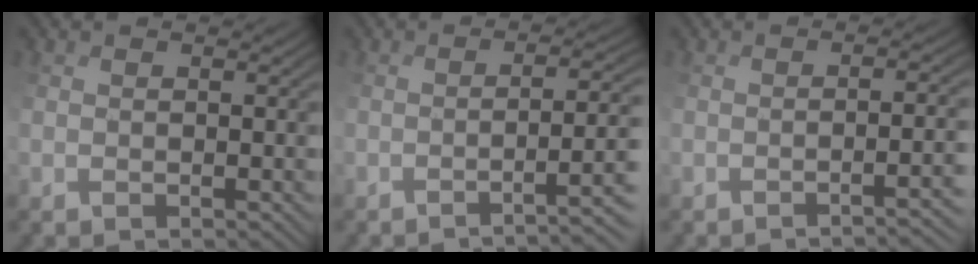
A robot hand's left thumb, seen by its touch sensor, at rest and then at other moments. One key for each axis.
{"total": 6.9, "fx": -3.6, "fy": 1.1, "fz": 5.8, "tx": -0.059, "ty": 0.009, "tz": -0.036}
{"total": 5.2, "fx": -3.2, "fy": 0.6, "fz": 4.1, "tx": -0.030, "ty": 0.003, "tz": -0.016}